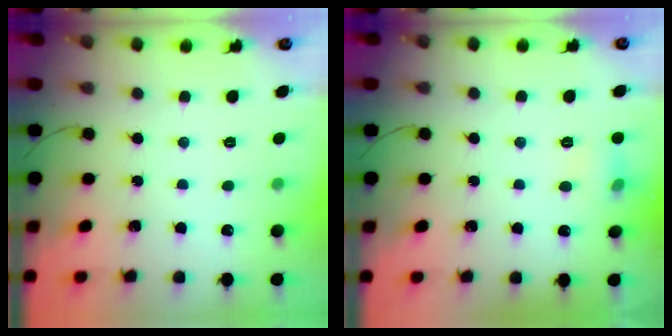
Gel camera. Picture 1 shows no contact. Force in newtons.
{"total": 6.1, "press": 5.9, "slide": 1.7}